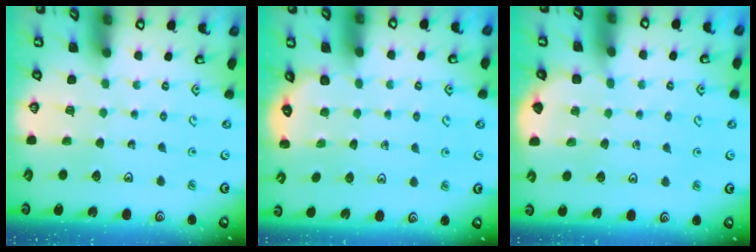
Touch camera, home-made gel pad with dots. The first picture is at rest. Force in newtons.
{"total": 2.3, "press": 1.9, "slide": 1.3}
{"total": 2.3, "press": 2.3, "slide": 0.2}